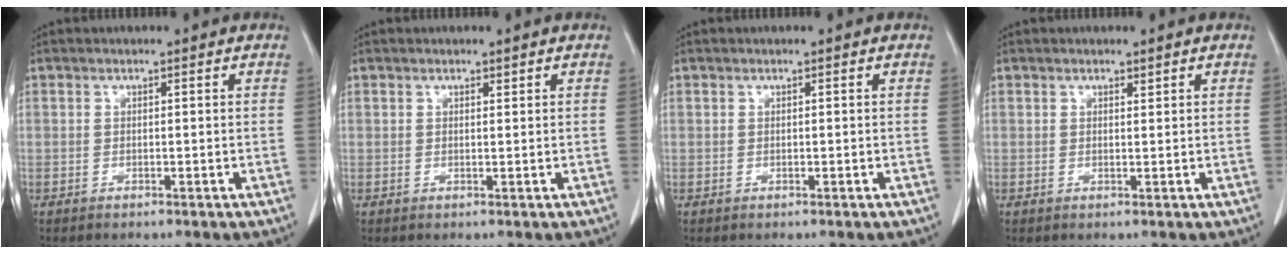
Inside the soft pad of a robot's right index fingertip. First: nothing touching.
{"total": 0.8, "force": [0.5, 0.5, 0.4], "torque": [-0.011, -0.001, 0.008]}
{"total": 0.0}
{"total": 0.9, "force": [0.6, 0.5, 0.5], "torque": [-0.012, -0.001, 0.011]}